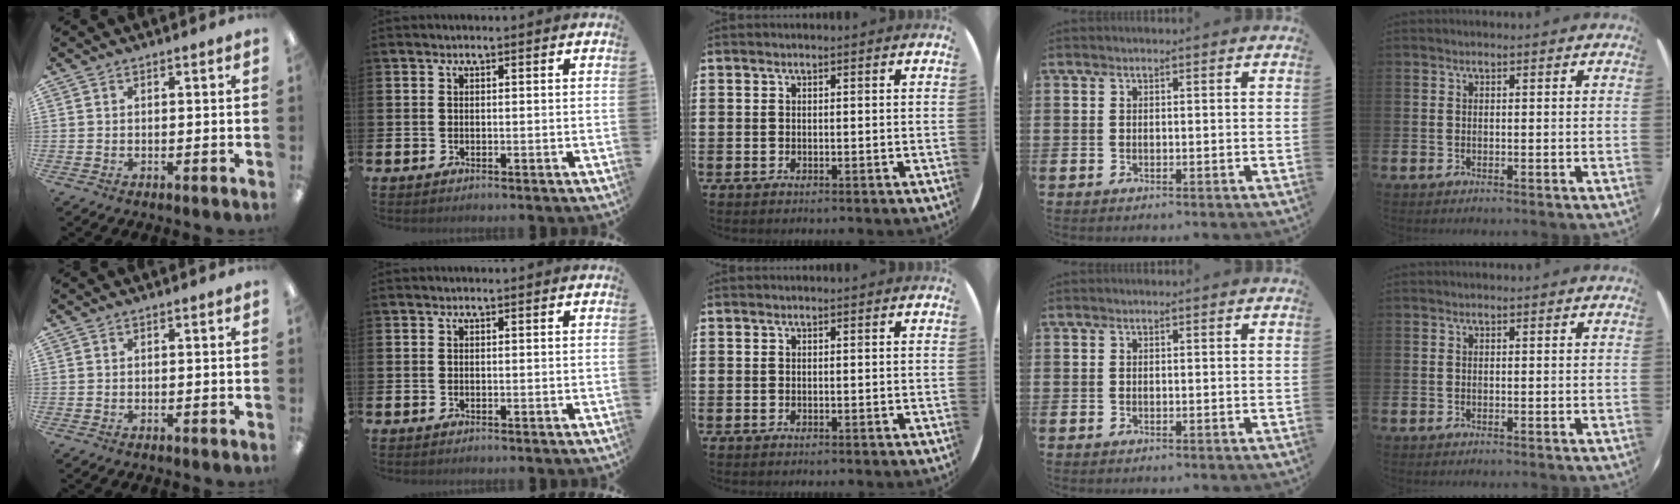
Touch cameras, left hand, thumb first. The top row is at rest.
{}